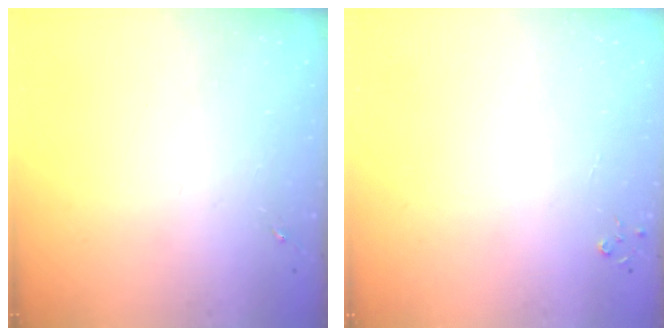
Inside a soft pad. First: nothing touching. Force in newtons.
{"total": 2.7, "press": 2.7, "slide": 0.3}